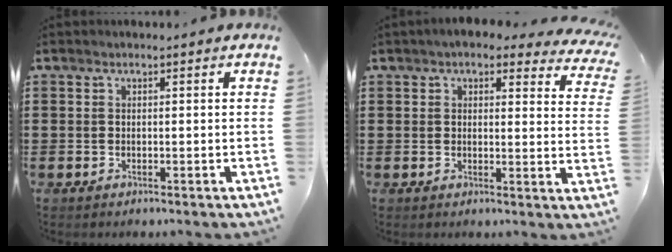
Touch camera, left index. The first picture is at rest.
{"total": 4.3, "force": [3.6, 0.9, 2.1], "torque": [-0.045, -0.010, 0.063]}